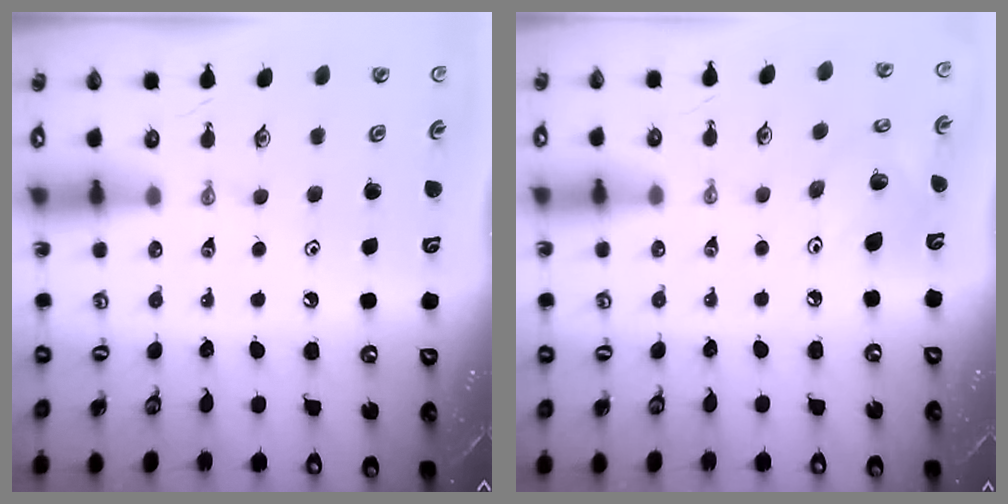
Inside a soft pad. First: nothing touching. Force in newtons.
{"total": 10.1, "press": 9.9, "slide": 1.8}